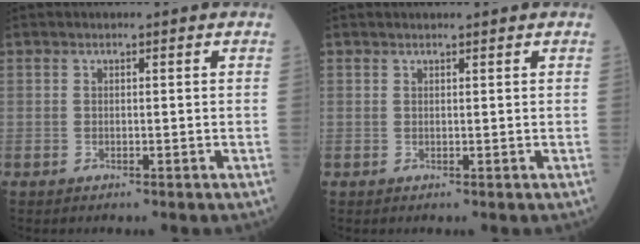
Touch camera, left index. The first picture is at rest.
{"total": 1.9, "force": [1.8, 0.0, 0.7], "torque": [-0.007, 0.012, 0.026]}